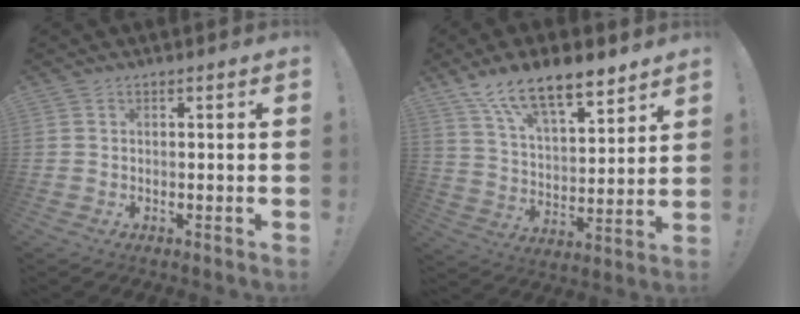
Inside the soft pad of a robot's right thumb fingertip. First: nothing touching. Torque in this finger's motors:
{"motor_torque": [0.18, 0.48, 1.37, 0.95, 0.13]}